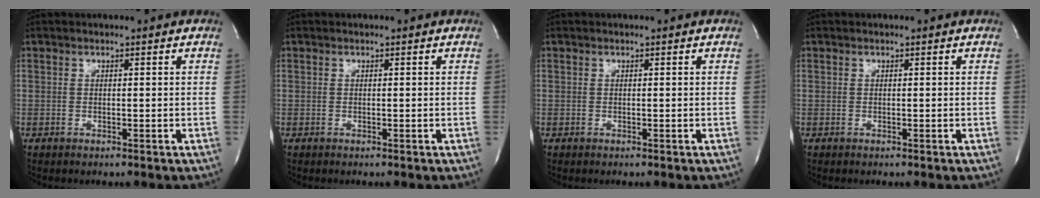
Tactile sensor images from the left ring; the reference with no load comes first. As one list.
[{"total": 0.0}, {"total": 0.0}, {"total": 0.0}]